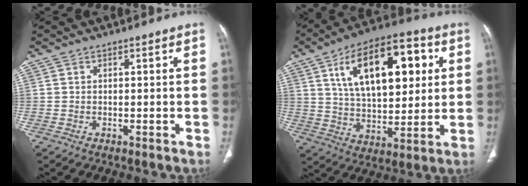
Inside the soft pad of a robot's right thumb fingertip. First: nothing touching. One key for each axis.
{"total": 21.6, "fx": 7.0, "fy": 10.9, "fz": 17.3, "tx": -0.241, "ty": -0.008, "tz": 0.115}